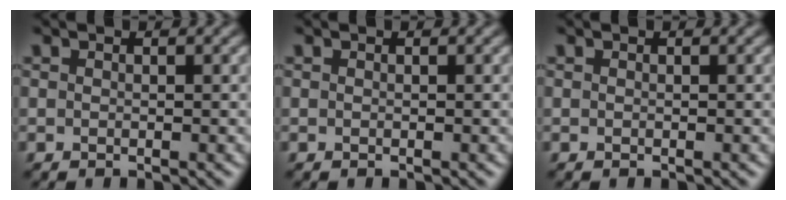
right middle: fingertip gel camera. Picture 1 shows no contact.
{"total": 0.0}
{"total": 0.0}